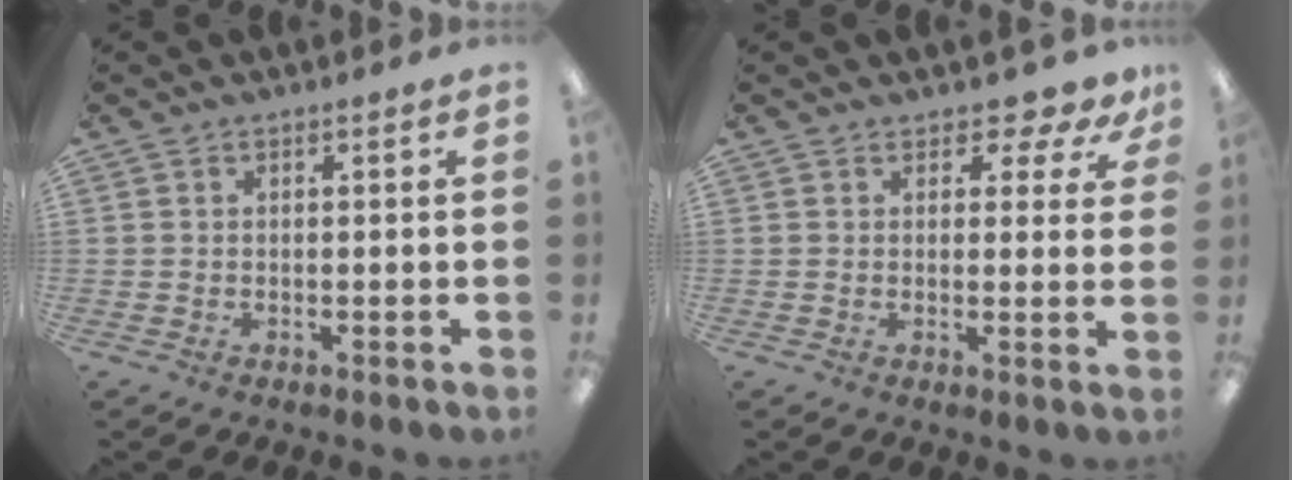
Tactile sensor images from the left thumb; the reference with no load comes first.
{"total": 4.4, "force": [3.3, 2.4, 1.8], "torque": [-0.021, -0.018, 0.056]}